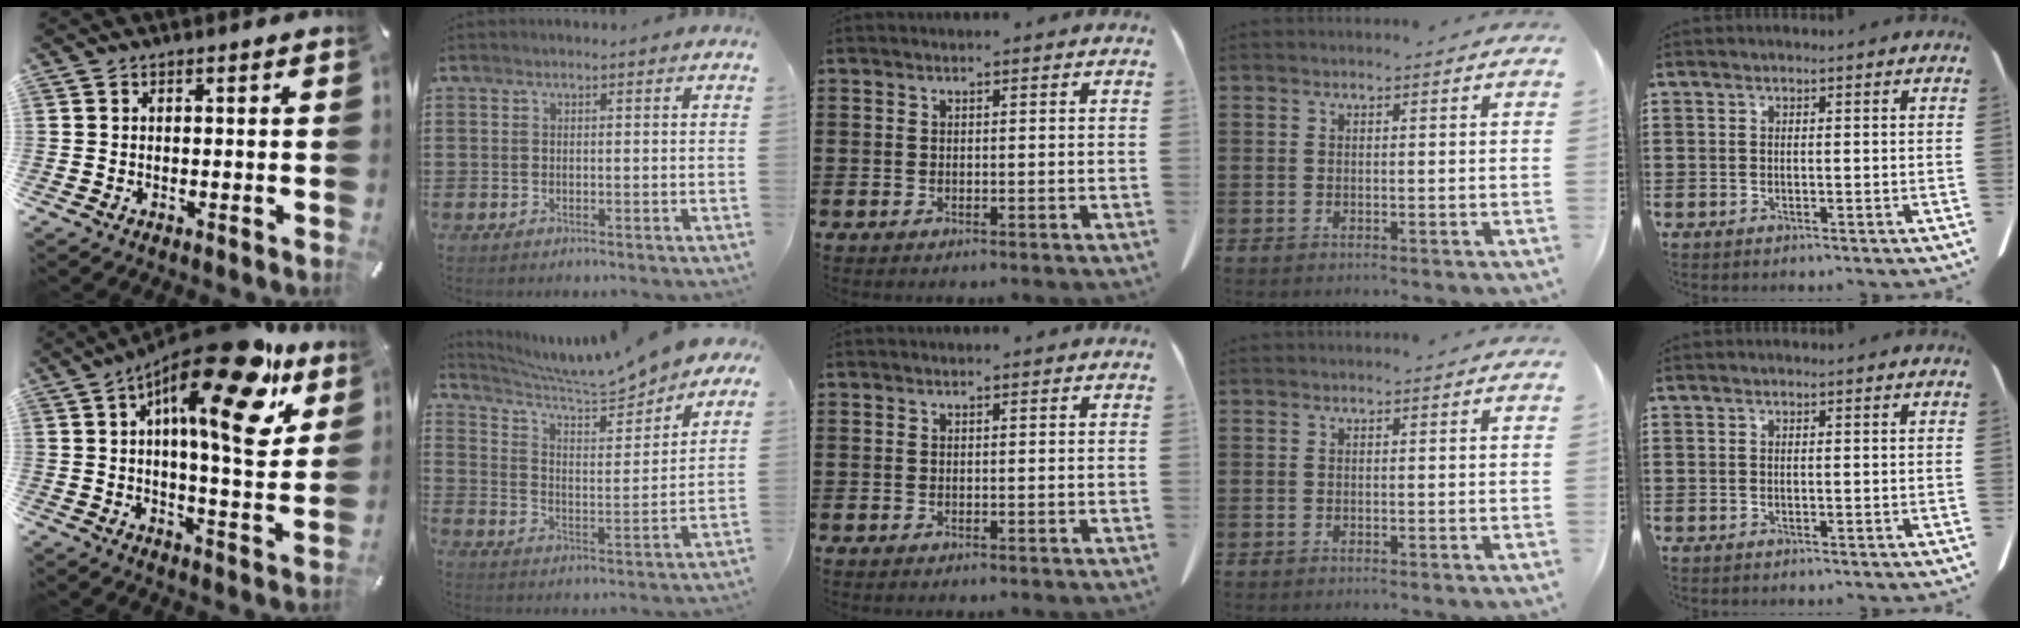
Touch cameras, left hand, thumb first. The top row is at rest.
{"thumb": {"total": 22.5, "force": [11.6, 6.8, 18.0], "torque": [-0.262, -0.073, 0.176]}, "index": {"total": 6.8, "force": [6.5, 0.1, 2.1], "torque": [-0.071, -0.050, 0.107]}}